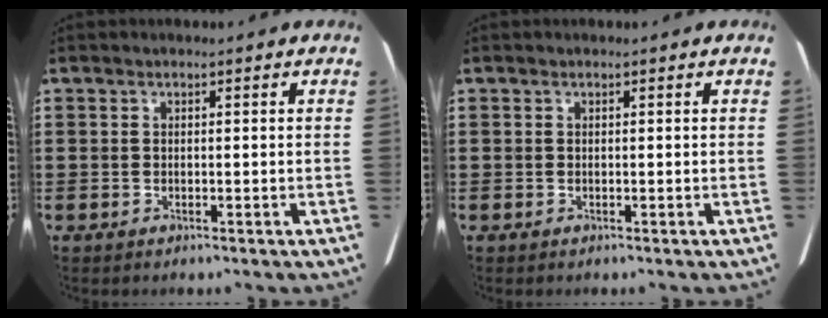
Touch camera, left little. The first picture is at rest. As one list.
[{"total": 0.0}]